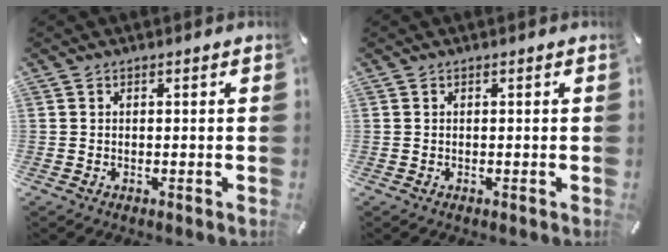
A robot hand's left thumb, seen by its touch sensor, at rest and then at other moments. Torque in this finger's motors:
{"motor_torque": [0.24, 0.25, -0.01, 0.00, 0.00]}